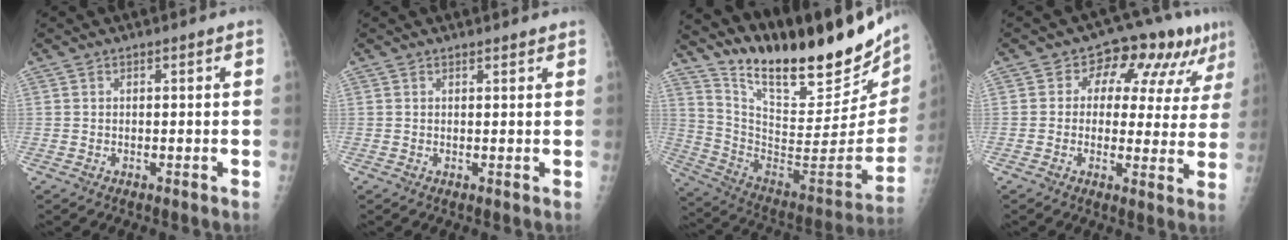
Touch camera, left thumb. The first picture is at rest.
{"total": 1.4, "force": [1.3, 0.4, 0.4], "torque": [0.000, -0.004, 0.017]}
{"total": 31.0, "force": [23.7, 8.9, 17.9], "torque": [-0.255, -0.126, 0.363]}
{"total": 12.0, "force": [5.8, 7.0, 7.7], "torque": [-0.057, -0.001, 0.071]}